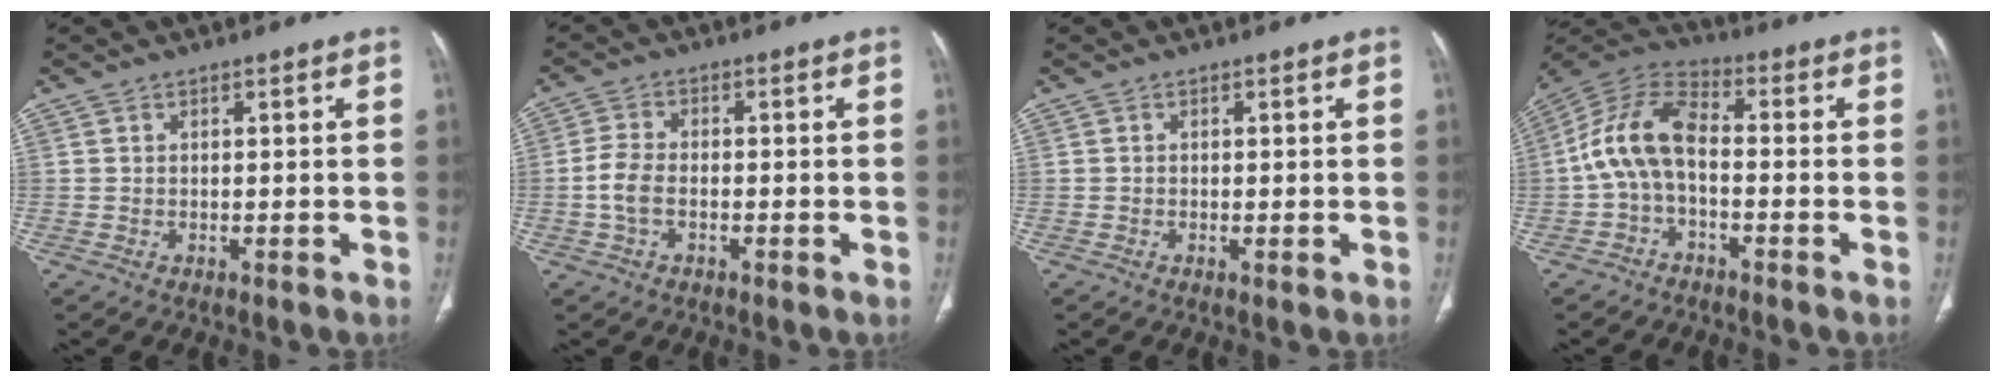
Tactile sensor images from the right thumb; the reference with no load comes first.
{"total": 4.7, "force": [-1.1, 2.8, 3.6], "torque": [-0.080, 0.016, -0.025]}
{"total": 0.5, "force": [-0.1, 0.1, 0.5], "torque": [-0.011, -0.002, -0.002]}
{"total": 10.7, "force": [-1.4, 5.9, 8.9], "torque": [-0.173, 0.039, -0.039]}